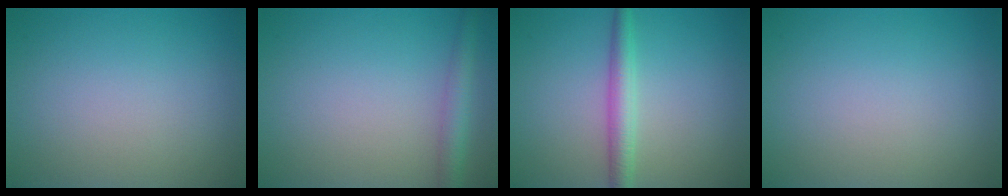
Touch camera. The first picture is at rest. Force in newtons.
{"total": 2.6, "press": 2.6, "slide": 0.1}
{"total": 2.9, "press": 2.9, "slide": 0.1}
{"total": 0.0}